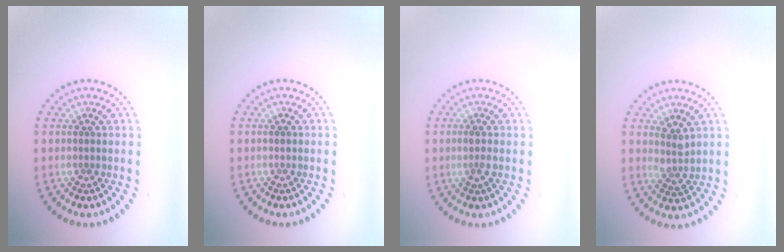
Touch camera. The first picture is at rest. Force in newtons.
{"total": 0.6, "press": 0.5, "slide": 0.2}
{"total": 1.4, "press": 1.3, "slide": 0.6}
{"total": 1.8, "press": 1.3, "slide": 1.2}